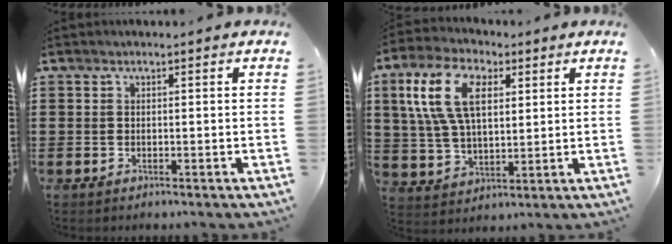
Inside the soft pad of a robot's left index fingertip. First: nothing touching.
{"total": 12.0, "force": [4.6, 6.5, 9.0], "torque": [-0.208, 0.014, 0.082]}